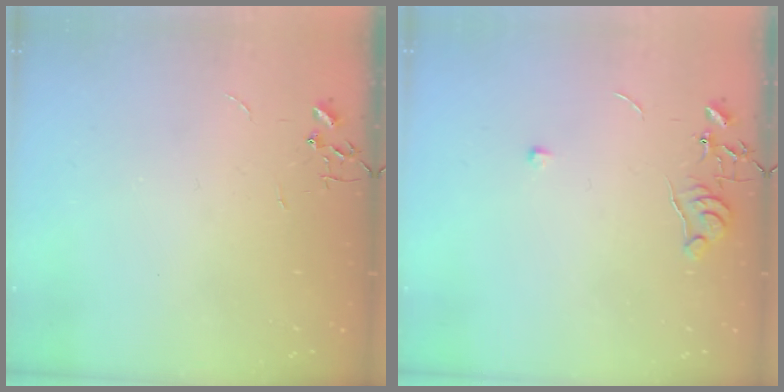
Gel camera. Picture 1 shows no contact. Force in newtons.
{"total": 6.2, "press": 6.2, "slide": 0.7}